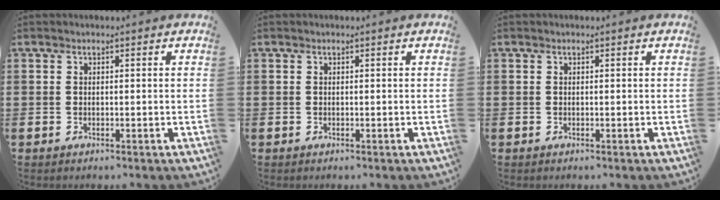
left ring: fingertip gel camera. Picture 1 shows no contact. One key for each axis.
{"total": 0.0}
{"total": 0.0}